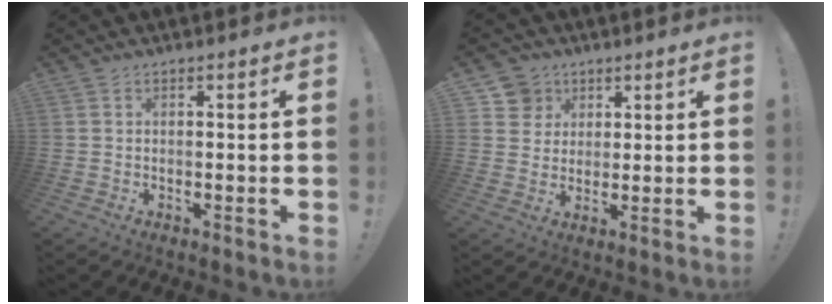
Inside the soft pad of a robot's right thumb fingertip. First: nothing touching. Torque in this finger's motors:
{"motor_torque": [0.04, -0.01, 0.19, 0.07, -0.02]}